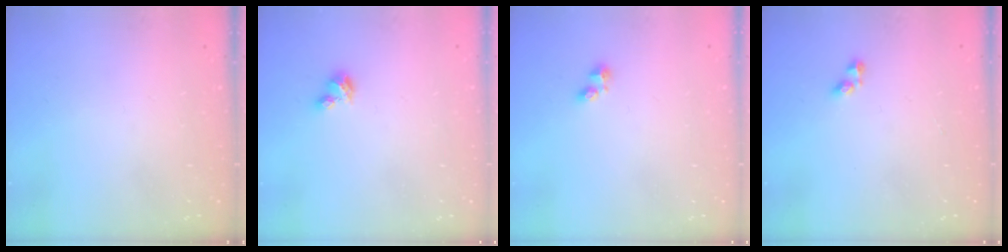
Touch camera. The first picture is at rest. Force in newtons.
{"total": 3.1, "press": 3.1, "slide": 0.5}
{"total": 2.2, "press": 2.2, "slide": 0.5}
{"total": 2.9, "press": 2.9, "slide": 0.4}